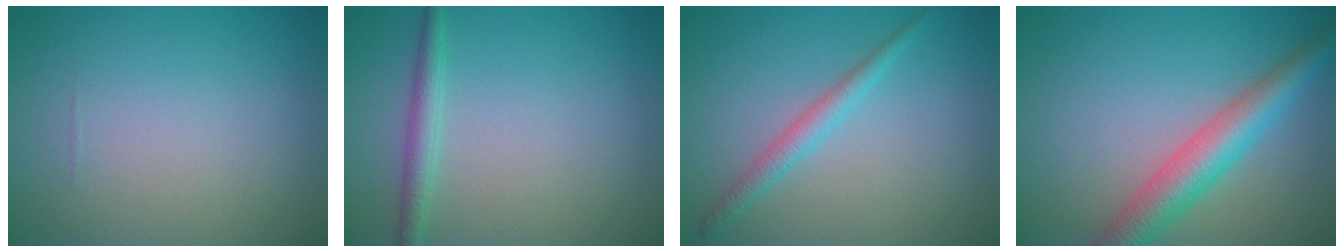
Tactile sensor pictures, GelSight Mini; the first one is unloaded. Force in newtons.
{"total": 1.9, "press": 1.9, "slide": 0.0}
{"total": 2.0, "press": 2.0, "slide": 0.0}
{"total": 5.4, "press": 5.4, "slide": 0.2}